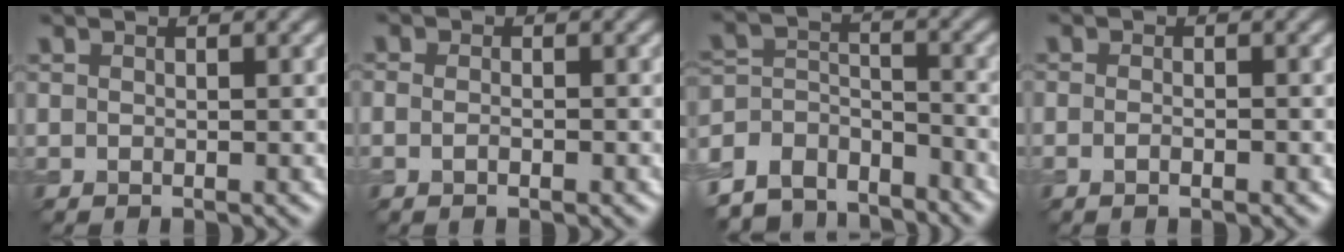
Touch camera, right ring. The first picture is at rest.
{"total": 2.2, "force": [0.2, 1.4, 1.7], "torque": [-0.010, 0.012, -0.022]}
{"total": 7.2, "force": [-6.2, 3.5, 1.3], "torque": [-0.022, -0.007, -0.119]}
{"total": 1.7, "force": [-0.3, 0.9, 1.5], "torque": [-0.005, 0.002, -0.016]}